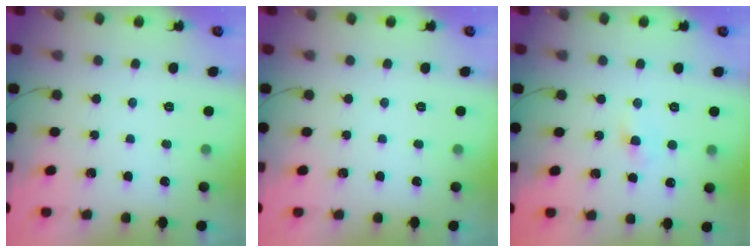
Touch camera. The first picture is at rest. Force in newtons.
{"total": 0.0}
{"total": 2.8, "press": 2.5, "slide": 1.2}